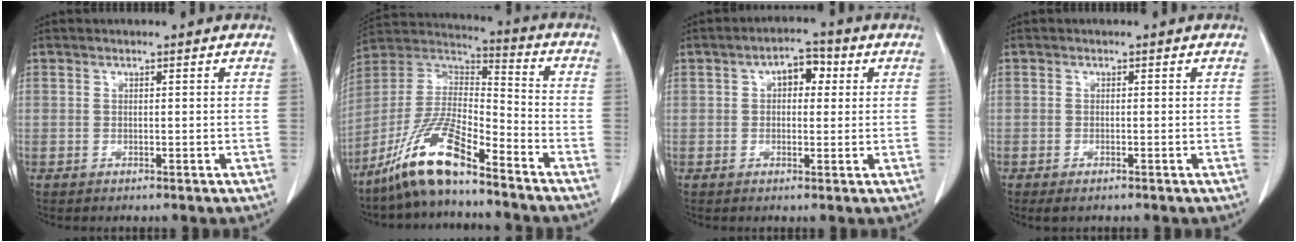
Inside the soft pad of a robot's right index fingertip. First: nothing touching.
{"total": 13.7, "force": [-9.9, 2.2, 9.2], "torque": [-0.189, 0.004, -0.188]}
{"total": 4.7, "force": [1.4, 2.6, 3.7], "torque": [-0.056, 0.020, 0.017]}
{"total": 1.3, "force": [-0.8, 0.5, 0.9], "torque": [-0.015, -0.002, -0.008]}